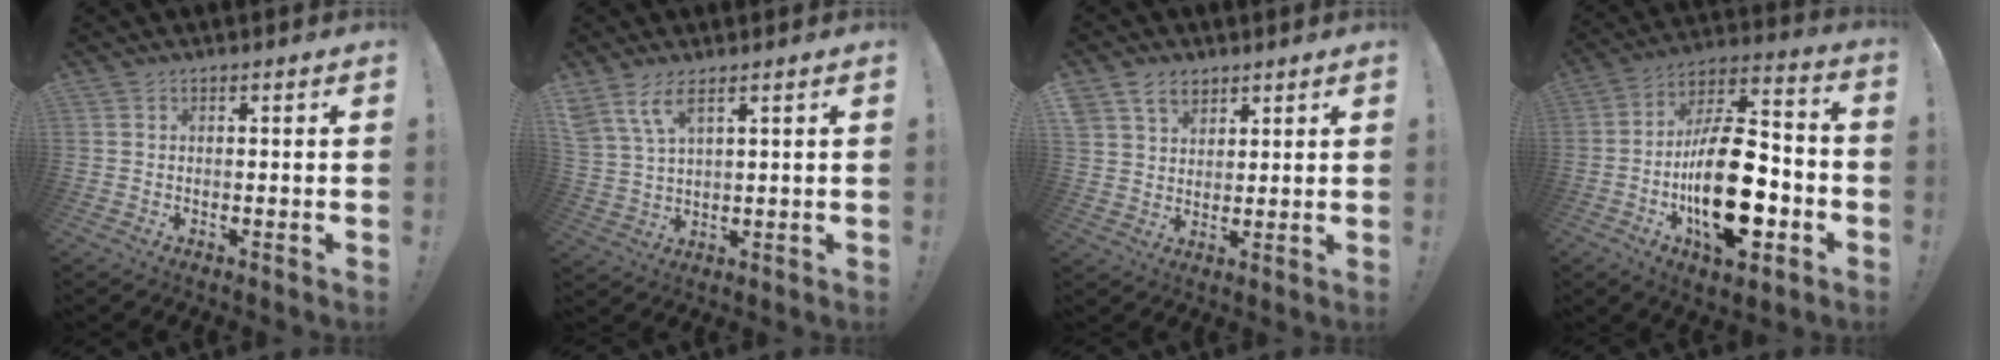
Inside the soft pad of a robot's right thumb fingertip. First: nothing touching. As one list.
[{"total": 7.2, "force": [4.6, 2.4, 5.0], "torque": [-0.097, -0.014, 0.089]}, {"total": 7.5, "force": [4.8, 5.2, 2.6], "torque": [-0.040, -0.019, 0.093]}, {"total": 24.8, "force": [-5.9, 12.1, 20.8], "torque": [-0.364, 0.034, -0.086]}]